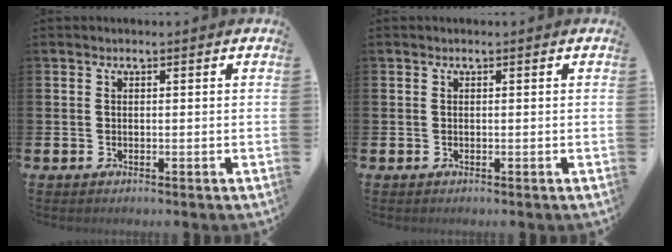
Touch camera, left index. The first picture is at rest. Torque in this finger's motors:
{"motor_torque": [0.12, 0.04, 0.02, 0.00]}